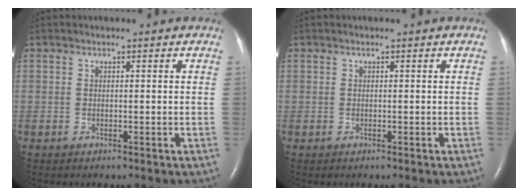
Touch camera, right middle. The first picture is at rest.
{"total": 0.0}